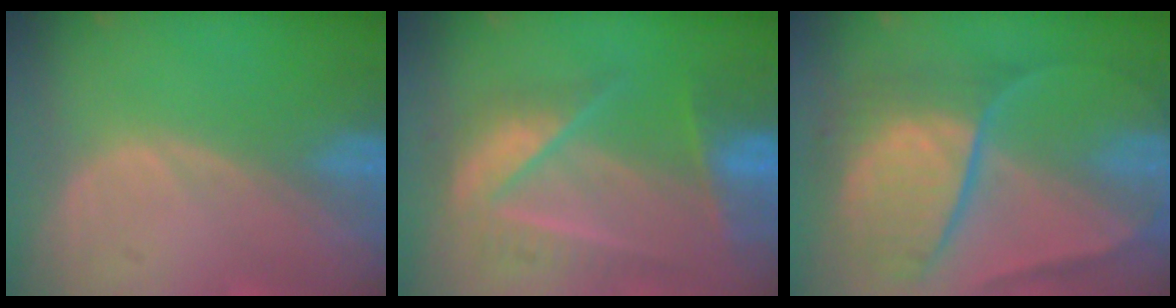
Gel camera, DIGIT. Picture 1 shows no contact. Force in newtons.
{"total": 8.6, "press": 8.0, "slide": 3.1}
{"total": 10.4, "press": 10.3, "slide": 1.1}